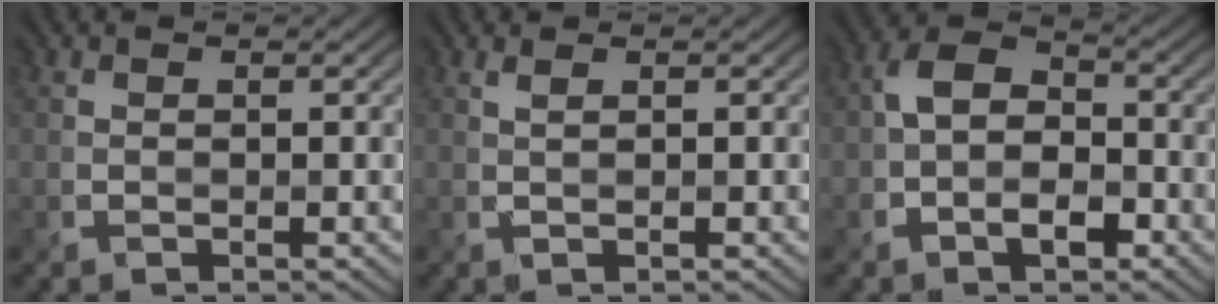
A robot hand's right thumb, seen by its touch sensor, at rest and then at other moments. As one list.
[{"total": 1.0, "force": [0.4, 0.3, 0.8], "torque": [-0.015, 0.007, 0.007]}, {"total": 5.2, "force": [-1.8, 3.3, 3.6], "torque": [-0.065, 0.008, -0.038]}]